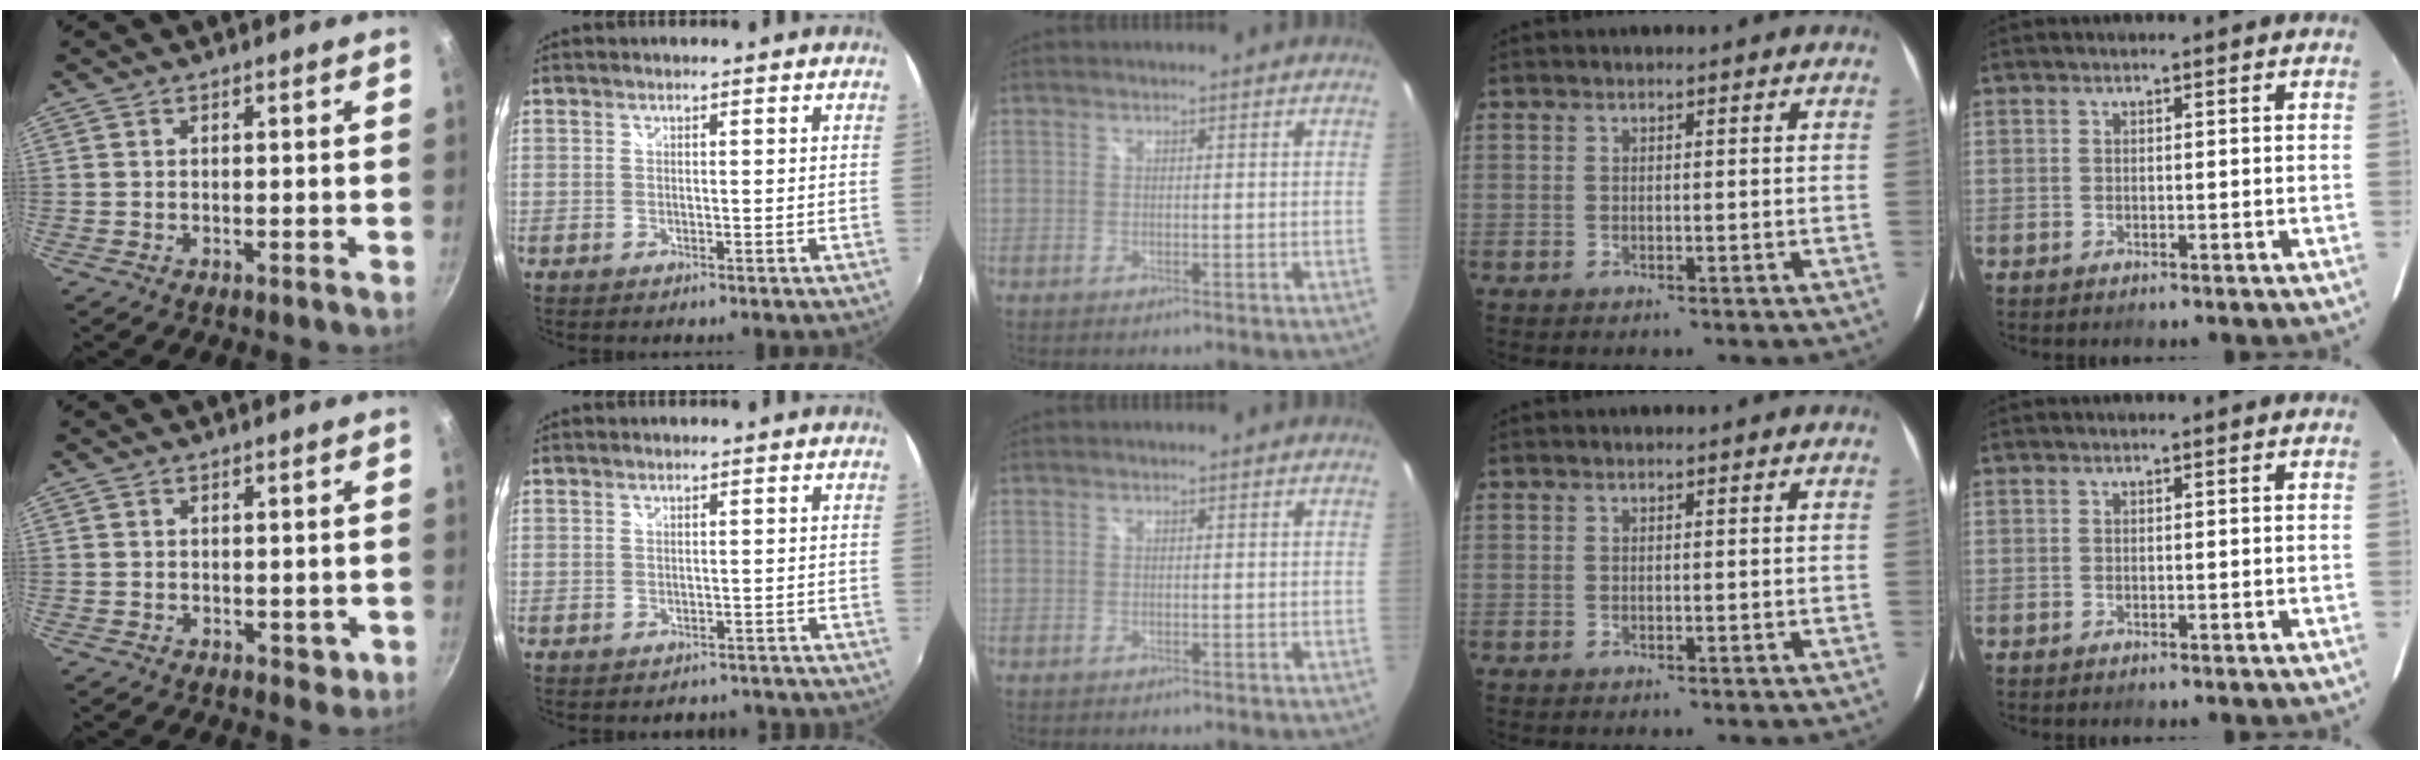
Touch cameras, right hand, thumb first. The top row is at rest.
{"thumb": {"total": 2.3, "force": [0.2, 1.8, 1.4], "torque": [-0.012, 0.000, 0.007]}, "index": {"total": 3.9, "force": [-3.3, 2.2, 0.5], "torque": [0.000, 0.006, -0.034]}}